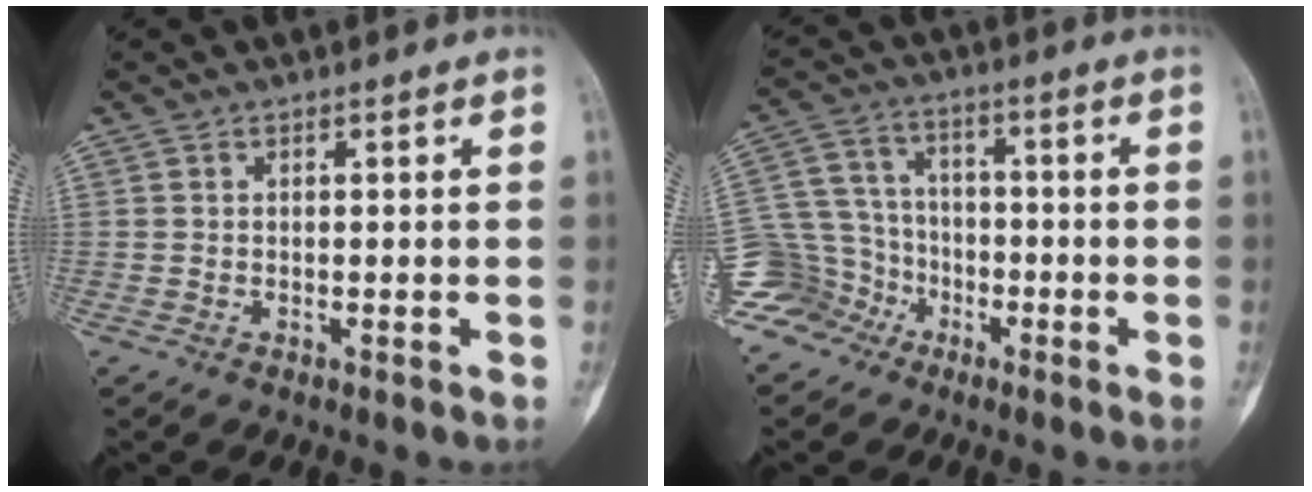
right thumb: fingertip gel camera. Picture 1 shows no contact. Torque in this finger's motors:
{"motor_torque": [0.83, -0.56, -0.39, -0.95, -0.08]}